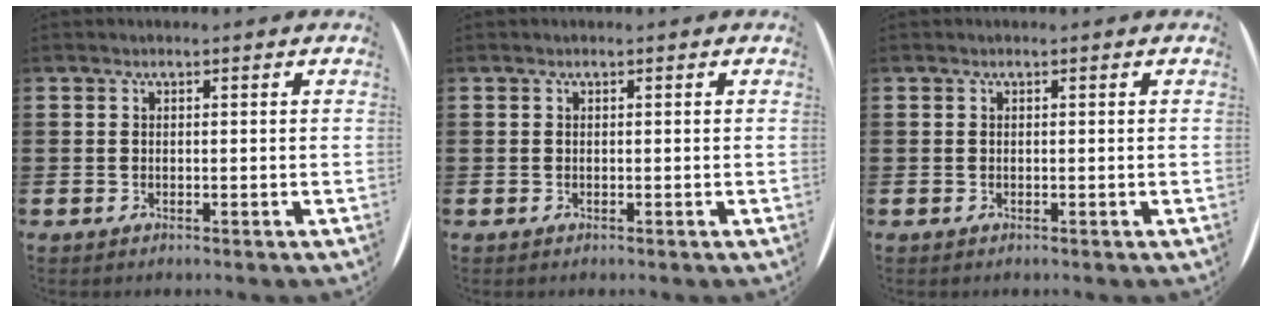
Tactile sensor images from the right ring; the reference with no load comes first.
{"total": 0.0}
{"total": 0.0}